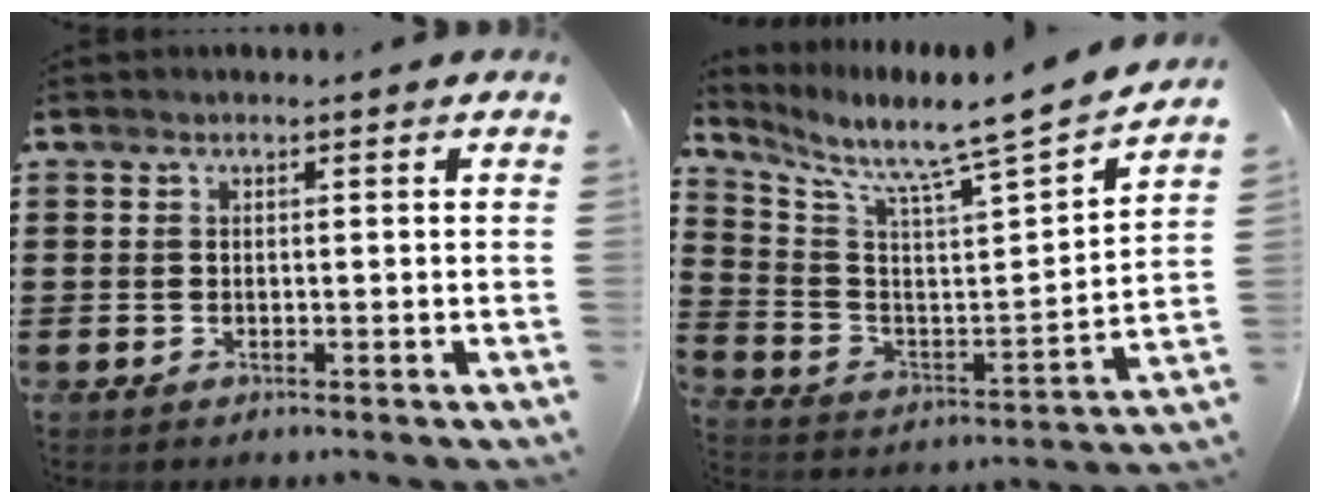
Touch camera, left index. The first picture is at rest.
{"total": 6.6, "force": [6.2, -0.8, 2.2], "torque": [-0.080, -0.068, 0.089]}